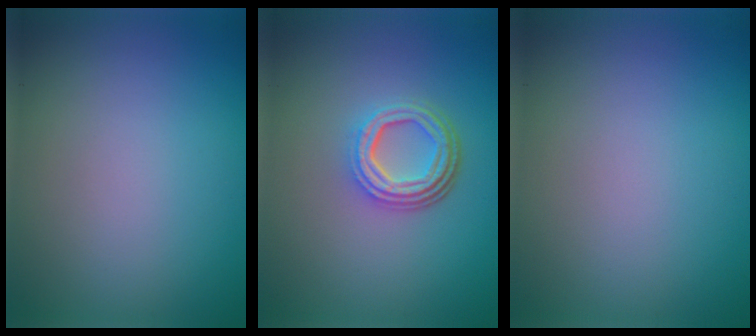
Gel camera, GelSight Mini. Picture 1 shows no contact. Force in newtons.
{"total": 4.5, "press": 3.2, "slide": 3.1}
{"total": 0.0}